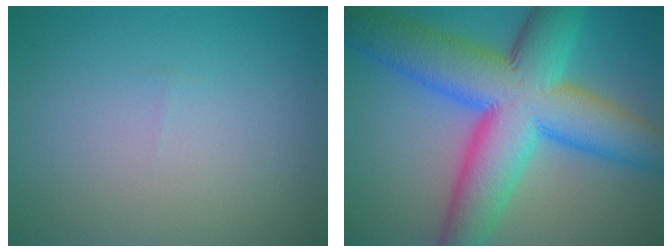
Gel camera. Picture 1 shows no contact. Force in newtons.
{"total": 13.6, "press": 13.6, "slide": 0.2}